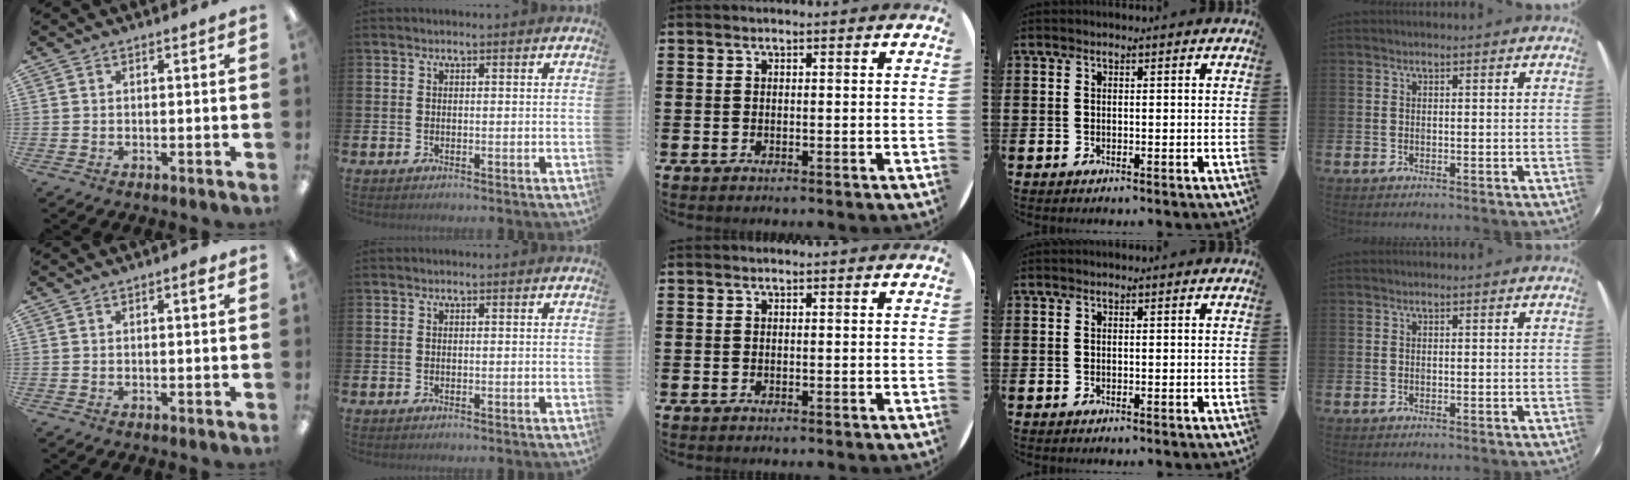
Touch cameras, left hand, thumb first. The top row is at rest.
{"thumb": {"total": 1.5, "force": [0.8, 0.4, 1.2], "torque": [-0.017, 0.000, 0.012]}}